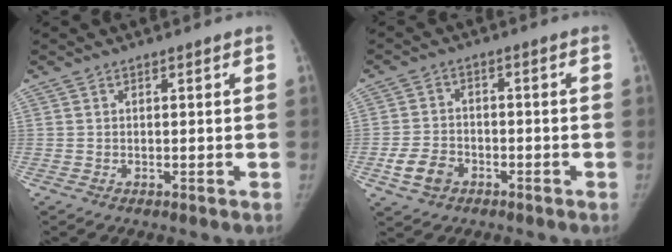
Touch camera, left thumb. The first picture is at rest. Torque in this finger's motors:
{"motor_torque": [-0.09, 0.12, -0.06, -0.01, 0.00]}